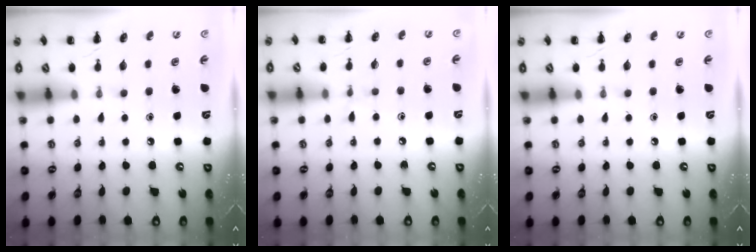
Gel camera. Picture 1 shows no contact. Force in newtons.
{"total": 5.6, "press": 5.3, "slide": 2.0}
{"total": 0.0}